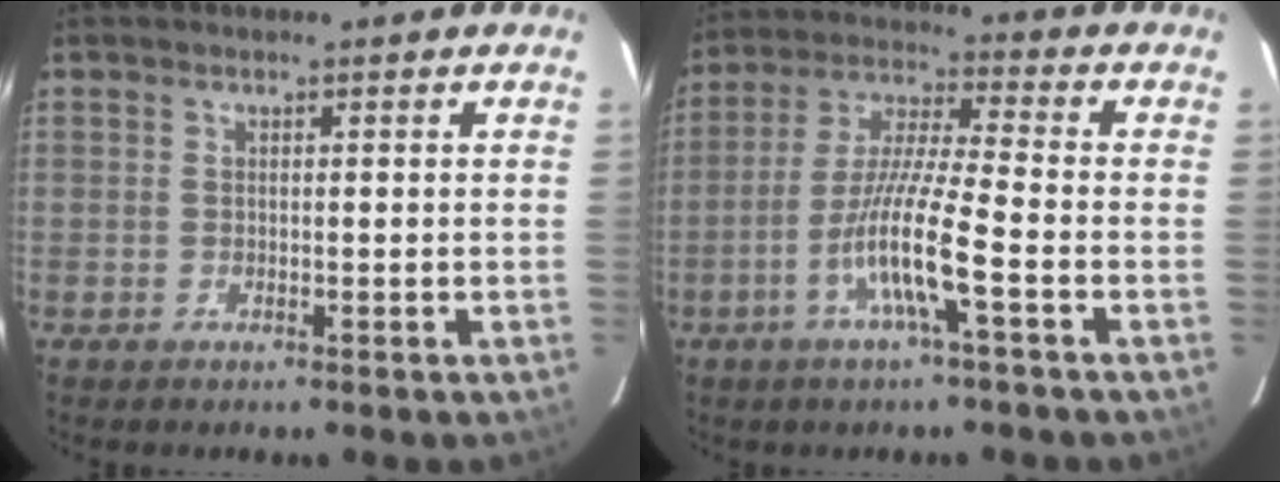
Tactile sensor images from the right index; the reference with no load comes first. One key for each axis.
{"total": 10.8, "fx": -4.1, "fy": -0.1, "fz": 10.0, "tx": -0.198, "ty": -0.003, "tz": -0.082}